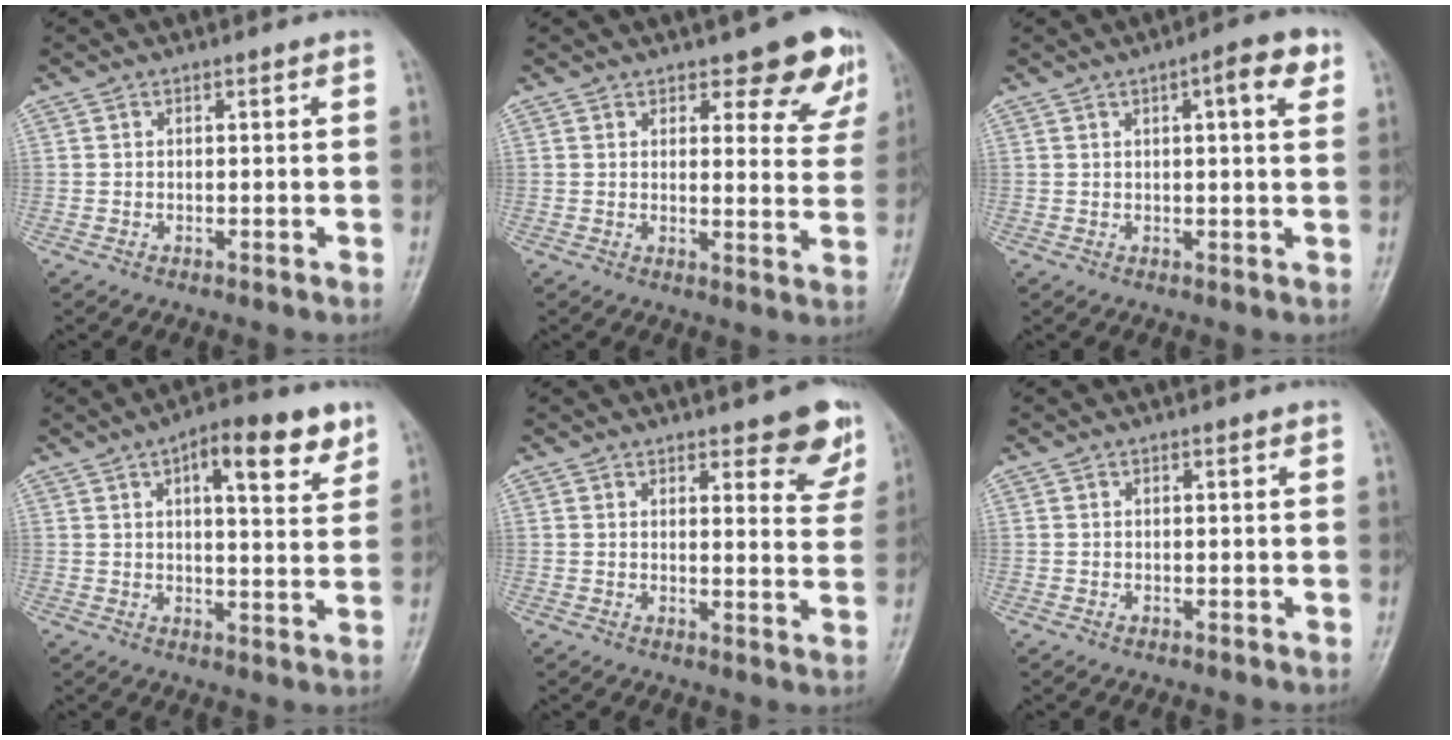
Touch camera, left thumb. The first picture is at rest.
{"total": 9.4, "force": [6.8, 3.9, 5.1], "torque": [-0.021, -0.042, 0.073]}
{"total": 6.1, "force": [2.5, 1.5, 5.3], "torque": [-0.066, 0.001, 0.028]}
{"total": 11.5, "force": [6.0, 4.1, 8.9], "torque": [-0.098, -0.020, 0.079]}
{"total": 7.6, "force": [5.5, 2.7, 4.5], "torque": [-0.021, -0.035, 0.060]}
{"total": 0.0}